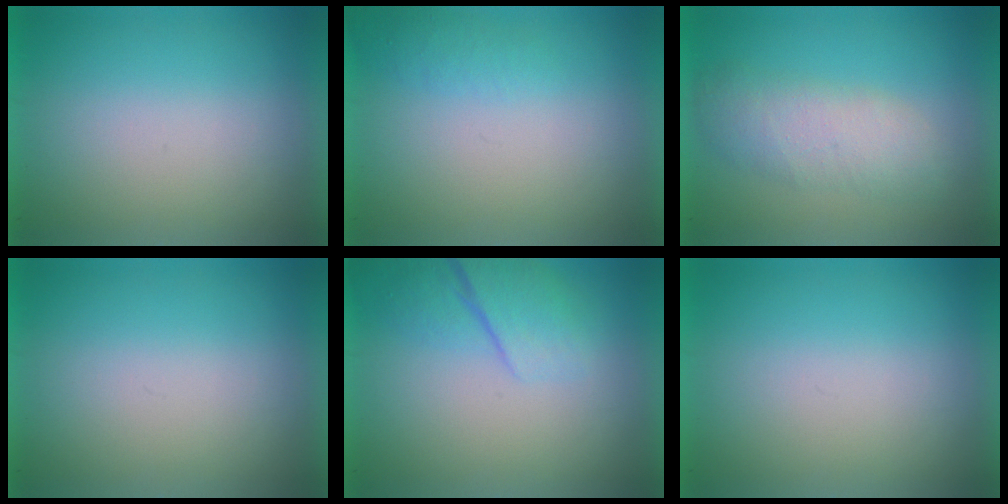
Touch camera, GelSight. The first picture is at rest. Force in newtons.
{"total": 1.4}
{"total": 3.2}
{"total": 0.0}
{"total": 2.6}
{"total": 0.0}